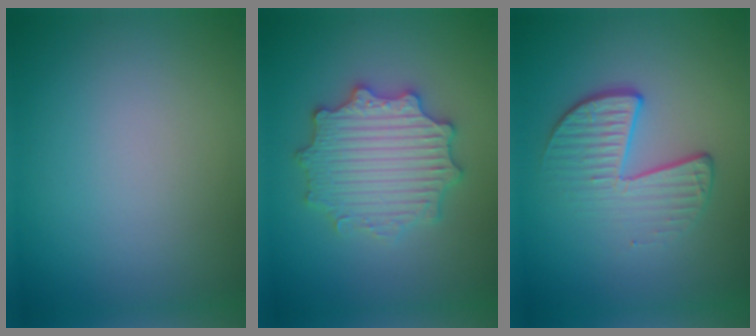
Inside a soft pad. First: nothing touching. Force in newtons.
{"total": 5.5, "press": 5.4, "slide": 1.0}
{"total": 4.0, "press": 2.8, "slide": 2.9}